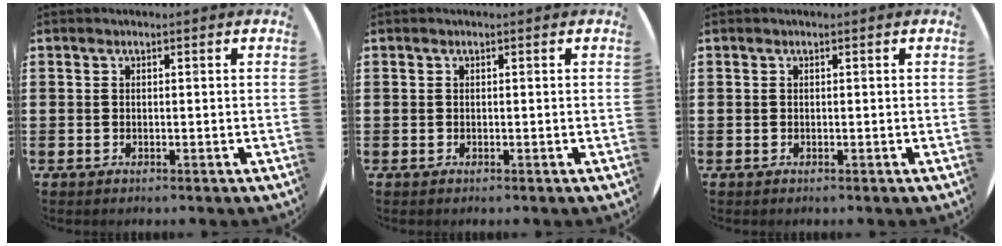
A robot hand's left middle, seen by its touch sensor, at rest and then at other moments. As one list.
[{"total": 0.0}, {"total": 0.0}]